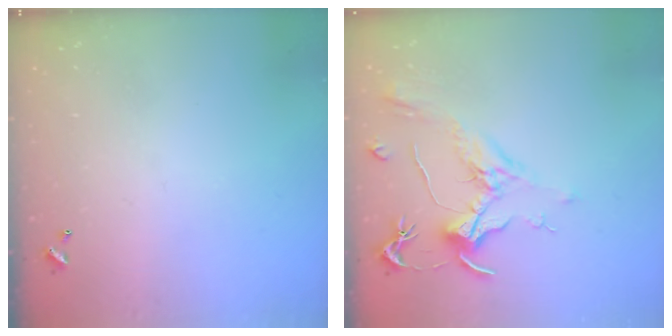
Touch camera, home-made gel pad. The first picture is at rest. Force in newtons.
{"total": 2.1, "press": 2.0, "slide": 0.8}